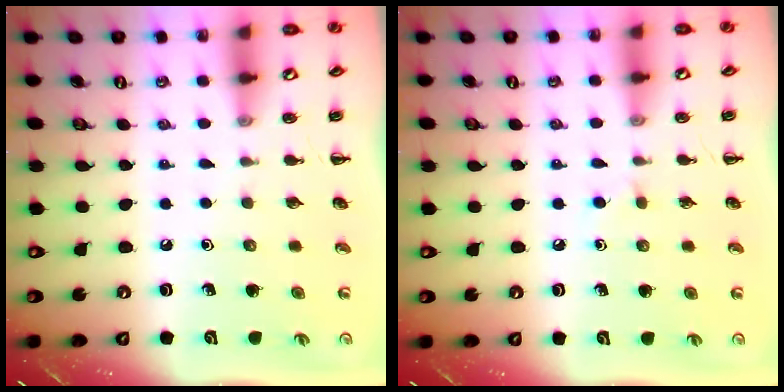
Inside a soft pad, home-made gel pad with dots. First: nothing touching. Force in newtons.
{"total": 1.7, "press": 1.5, "slide": 0.9}